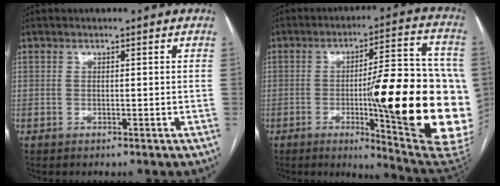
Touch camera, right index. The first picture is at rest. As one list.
[{"total": 25.8, "force": [-3.7, 3.0, 25.3], "torque": [-0.274, 0.001, -0.046]}]